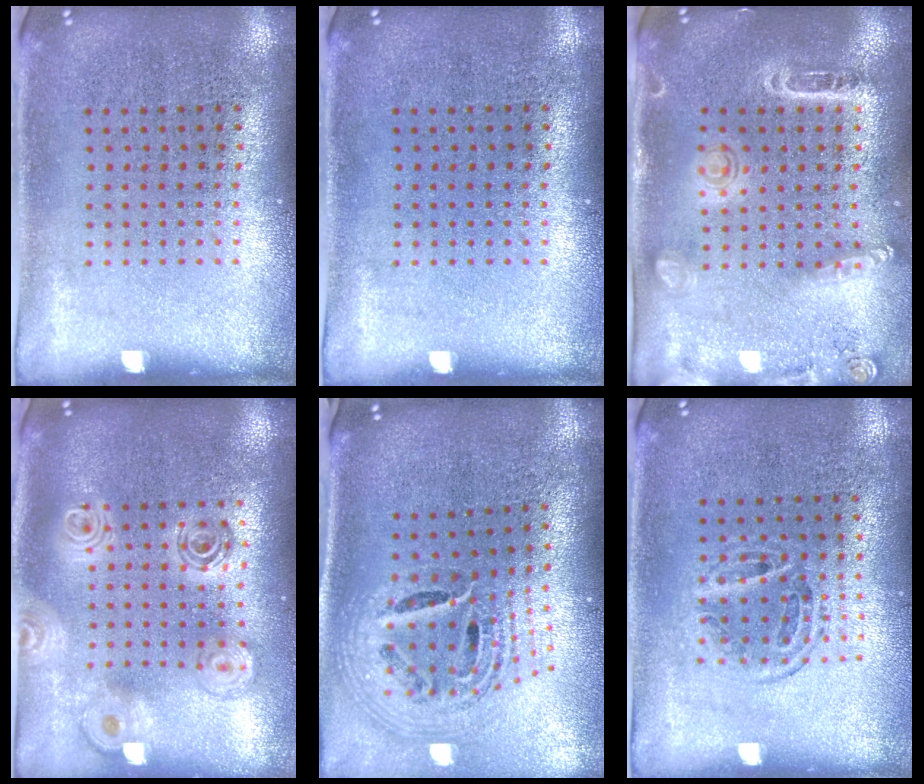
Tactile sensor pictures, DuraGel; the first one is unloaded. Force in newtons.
{"total": 0.0}
{"total": 1.6, "press": 1.5, "slide": 0.5}
{"total": 2.1, "press": 1.7, "slide": 1.2}
{"total": 2.2, "press": 1.6, "slide": 1.6}
{"total": 1.0, "press": 0.9, "slide": 0.4}